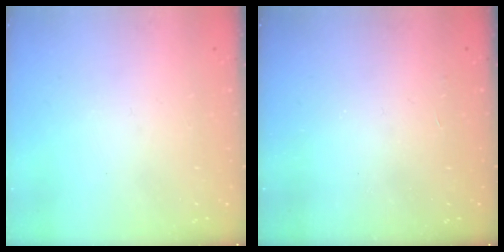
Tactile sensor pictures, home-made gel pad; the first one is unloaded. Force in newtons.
{"total": 2.2, "press": 2.2, "slide": 0.4}